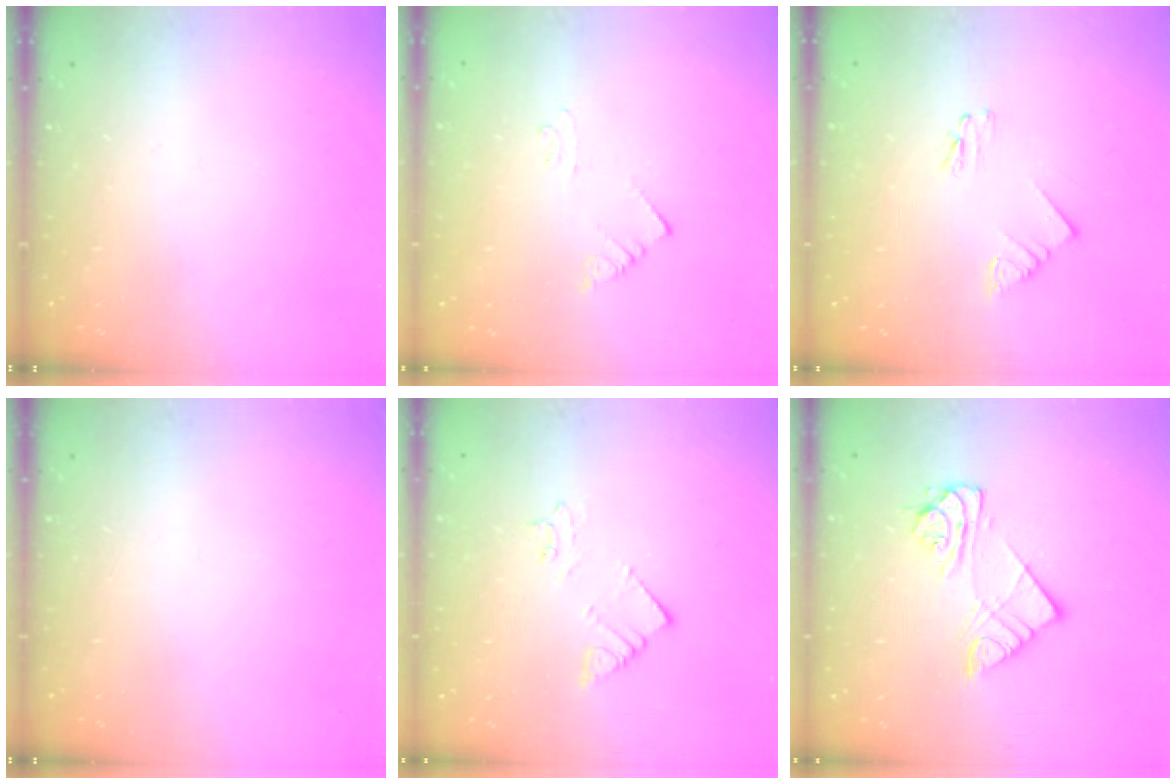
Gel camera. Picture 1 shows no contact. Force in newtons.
{"total": 2.1, "press": 2.1, "slide": 0.3}
{"total": 1.2, "press": 1.2, "slide": 0.1}
{"total": 0.0}
{"total": 2.8, "press": 2.7, "slide": 0.5}
{"total": 9.8, "press": 9.8, "slide": 0.7}